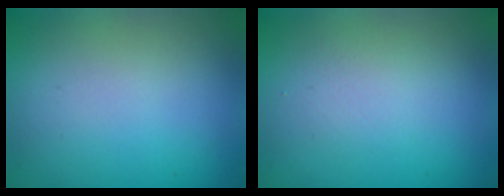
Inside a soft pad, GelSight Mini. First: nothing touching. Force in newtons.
{"total": 1.7, "press": 1.7, "slide": 0.2}